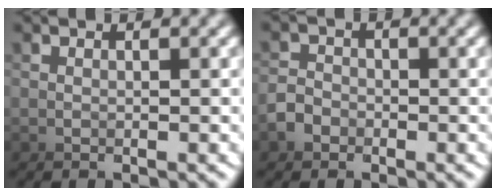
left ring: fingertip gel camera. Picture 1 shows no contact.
{"total": 3.9, "force": [-2.4, 0.3, -3.0], "torque": [0.036, -0.010, -0.048]}